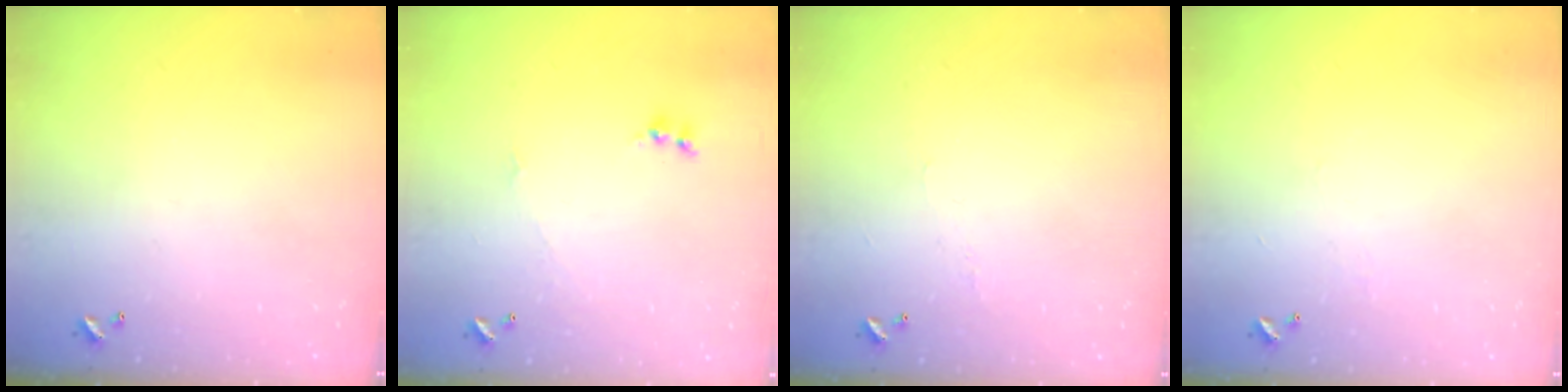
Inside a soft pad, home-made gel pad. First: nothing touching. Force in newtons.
{"total": 1.6, "press": 1.6, "slide": 0.2}
{"total": 0.9, "press": 0.7, "slide": 0.6}
{"total": 2.3, "press": 2.3, "slide": 0.4}